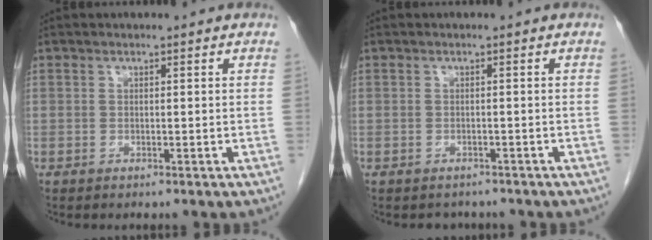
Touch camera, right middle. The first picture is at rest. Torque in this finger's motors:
{"motor_torque": [0.01, 0.00, 0.00, 0.01]}